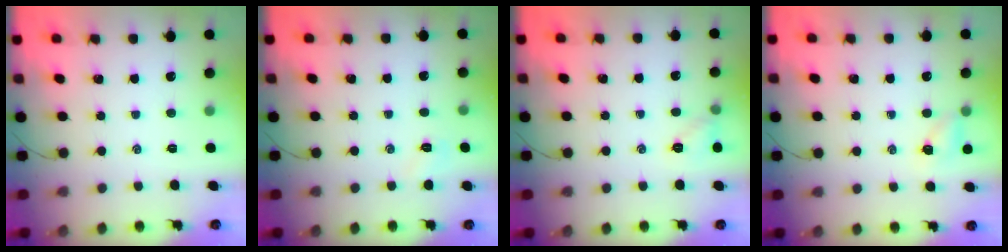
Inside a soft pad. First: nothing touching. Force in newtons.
{"total": 3.1, "press": 3.0, "slide": 0.8}
{"total": 5.7, "press": 5.6, "slide": 1.1}
{"total": 4.5, "press": 4.3, "slide": 1.3}